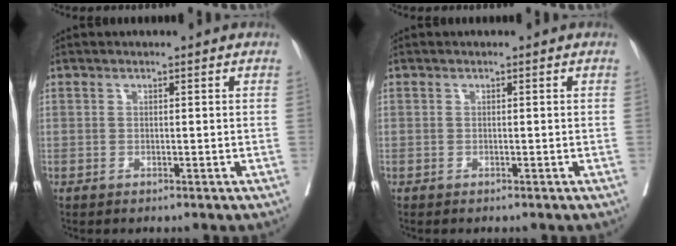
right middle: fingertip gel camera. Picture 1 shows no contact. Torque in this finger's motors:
{"motor_torque": [0.60, -0.88, 0.05, 0.03]}